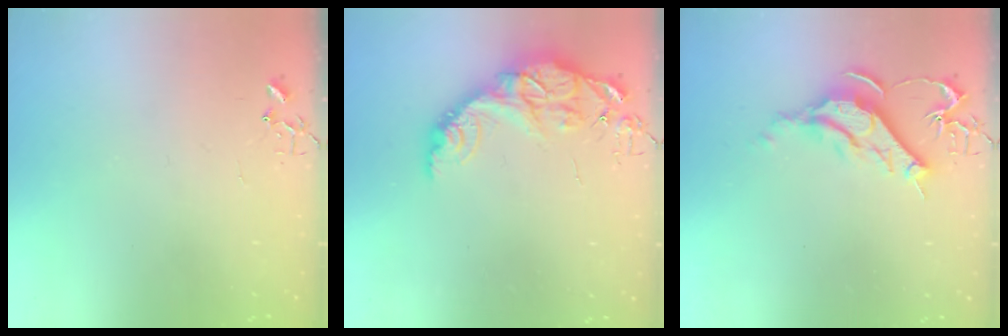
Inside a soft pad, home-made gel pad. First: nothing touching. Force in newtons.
{"total": 14.8, "press": 14.7, "slide": 1.0}
{"total": 12.1, "press": 12.0, "slide": 1.4}